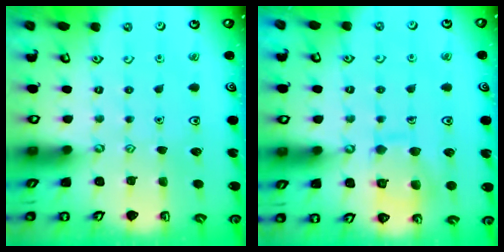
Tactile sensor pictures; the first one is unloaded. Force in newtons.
{"total": 10.6, "press": 10.6, "slide": 0.9}